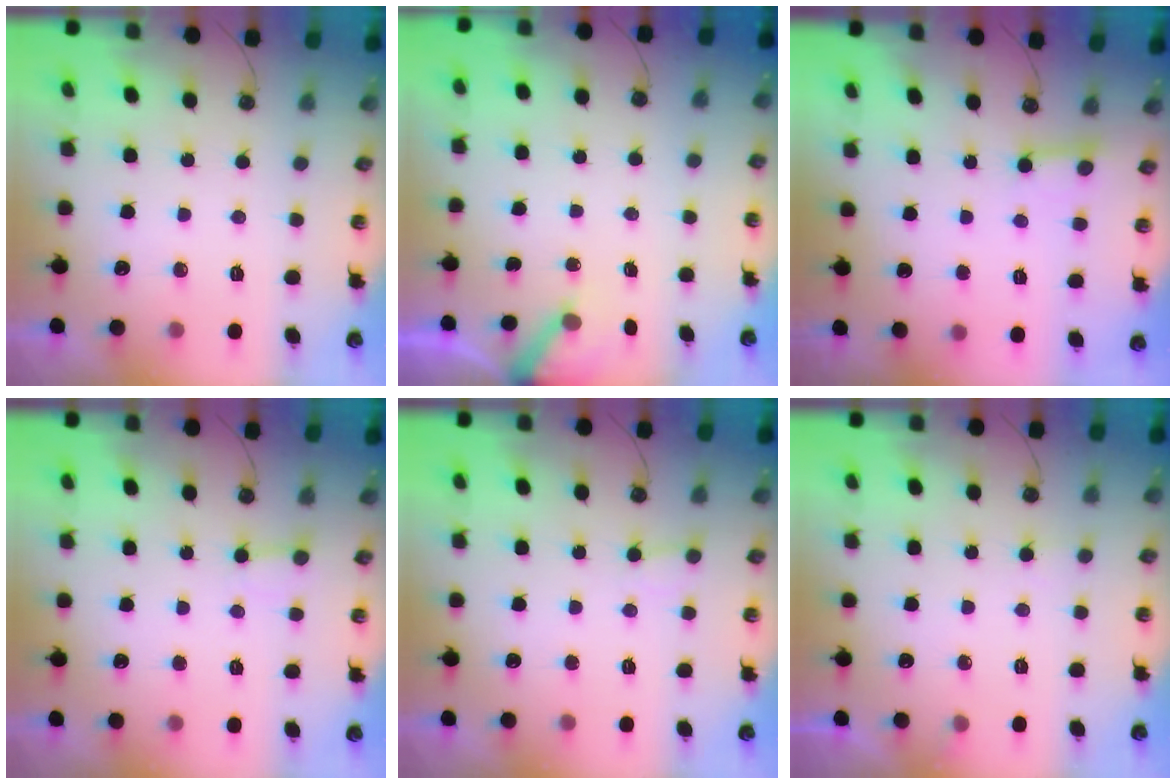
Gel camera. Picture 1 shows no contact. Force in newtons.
{"total": 3.7, "press": 3.7, "slide": 0.3}
{"total": 3.0, "press": 3.0, "slide": 0.2}
{"total": 2.2, "press": 2.2, "slide": 0.2}
{"total": 4.8, "press": 4.7, "slide": 0.6}
{"total": 5.1, "press": 5.1, "slide": 0.4}